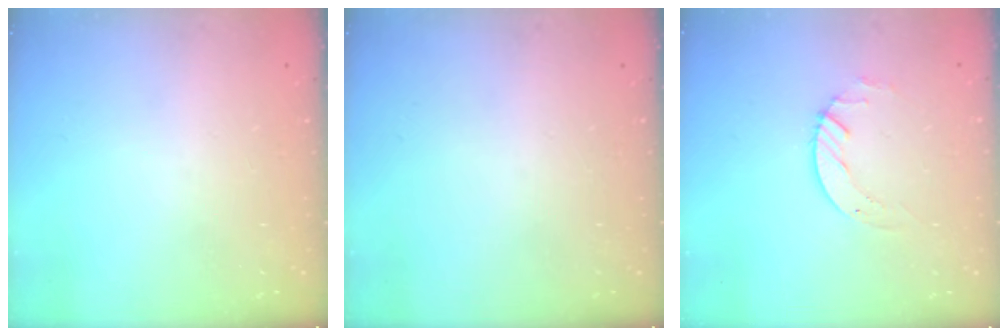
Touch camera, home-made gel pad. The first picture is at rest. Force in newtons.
{"total": 0.0}
{"total": 4.2, "press": 4.1, "slide": 0.4}